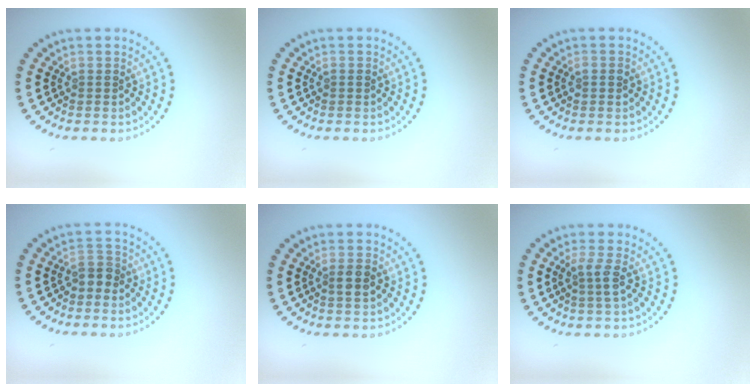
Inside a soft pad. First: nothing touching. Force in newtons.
{"total": 0.6, "press": 0.6, "slide": 0.1}
{"total": 1.1, "press": 1.1, "slide": 0.2}
{"total": 1.8, "press": 1.6, "slide": 0.8}
{"total": 1.7, "press": 1.6, "slide": 0.5}
{"total": 1.8, "press": 1.5, "slide": 1.0}